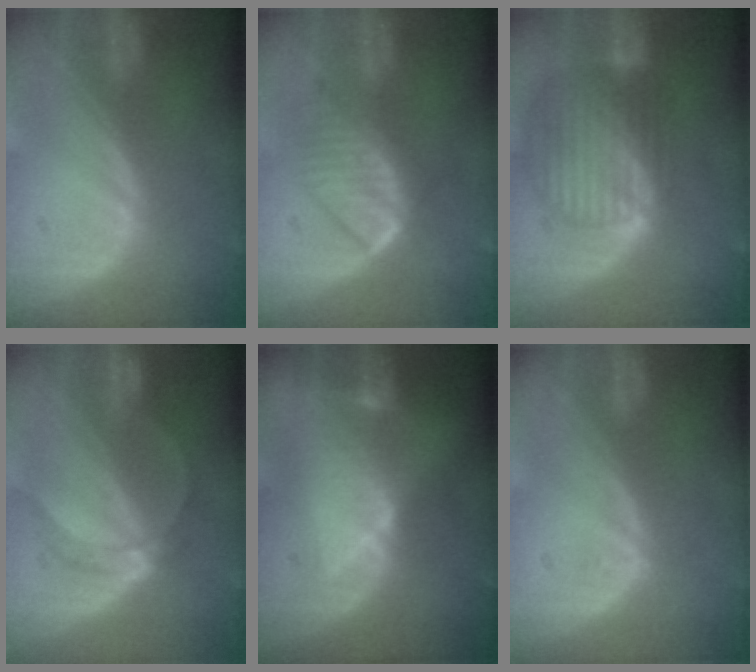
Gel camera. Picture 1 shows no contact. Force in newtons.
{"total": 6.8, "press": 5.9, "slide": 3.4}
{"total": 10.3, "press": 8.7, "slide": 5.6}
{"total": 5.0, "press": 4.8, "slide": 1.5}
{"total": 7.7, "press": 7.0, "slide": 3.3}
{"total": 0.6, "press": 0.4, "slide": 0.5}